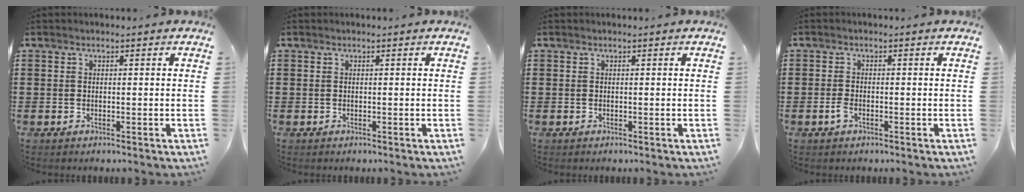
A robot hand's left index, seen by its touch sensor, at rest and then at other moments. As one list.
[{"total": 0.0}, {"total": 0.0}, {"total": 1.7, "force": [-0.8, 0.7, 1.4], "torque": [-0.043, -0.006, -0.019]}]